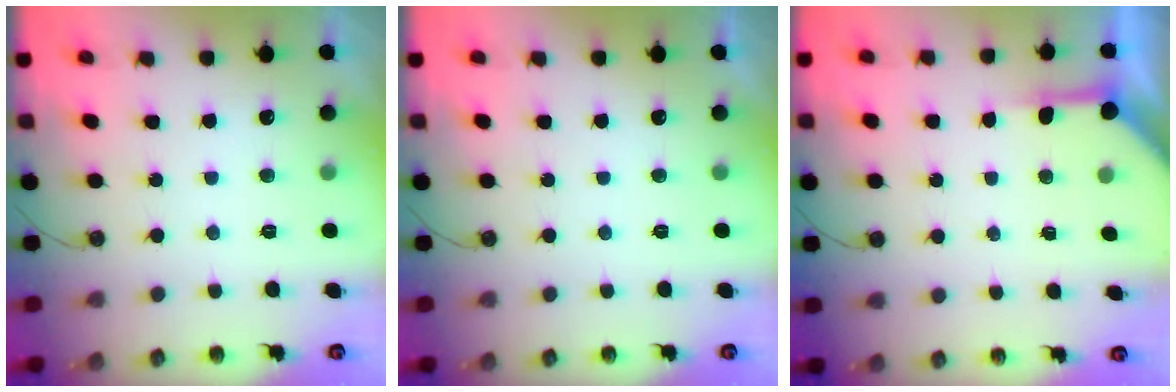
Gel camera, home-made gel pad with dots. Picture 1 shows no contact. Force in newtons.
{"total": 0.0}
{"total": 4.8, "press": 4.8, "slide": 0.1}